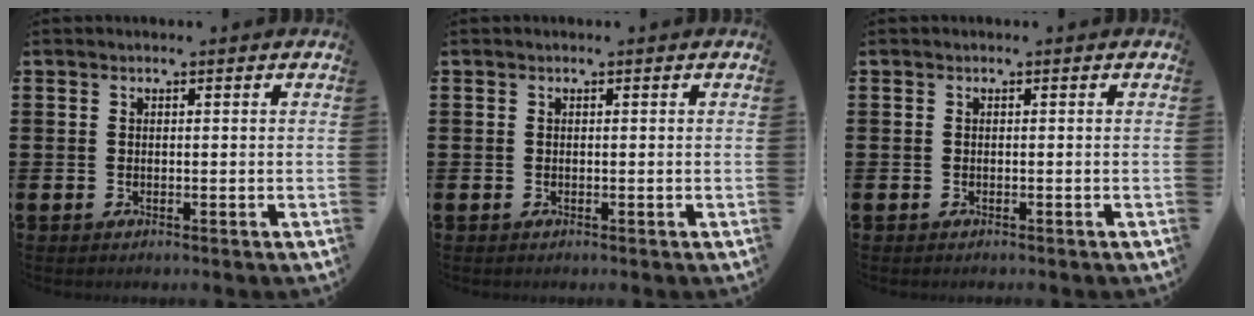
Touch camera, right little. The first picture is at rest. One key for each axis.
{"total": 0.0}
{"total": 0.0}